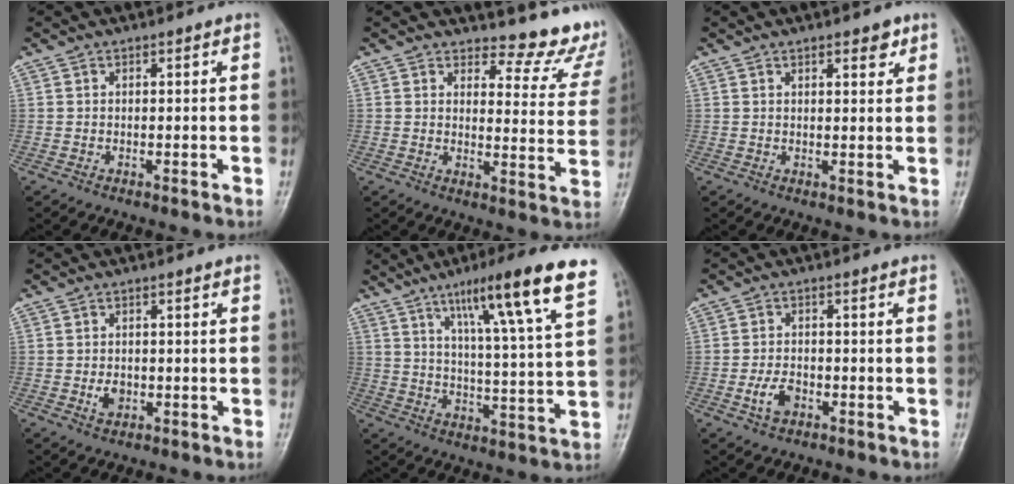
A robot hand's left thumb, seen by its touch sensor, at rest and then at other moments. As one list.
[{"total": 11.7, "force": [10.7, 3.7, 2.7], "torque": [0.004, -0.110, 0.109]}, {"total": 3.3, "force": [2.1, 1.4, 2.2], "torque": [-0.014, -0.009, 0.026]}, {"total": 2.5, "force": [-0.5, 1.8, 1.6], "torque": [-0.023, 0.000, -0.006]}, {"total": 17.3, "force": [10.0, 1.2, 14.0], "torque": [-0.204, -0.039, 0.151]}, {"total": 4.0, "force": [-1.6, 2.4, 2.7], "torque": [-0.049, 0.011, -0.030]}]